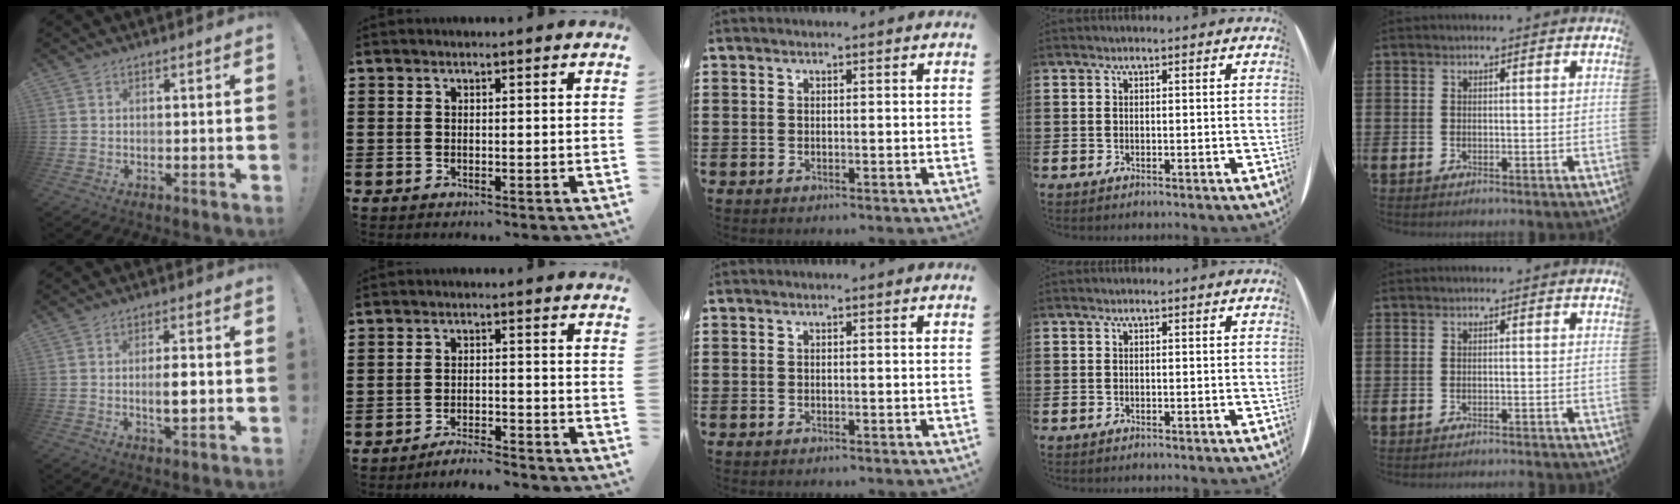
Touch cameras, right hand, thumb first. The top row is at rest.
{"thumb": {"total": 5.3, "force": [-0.7, 1.5, 5.1], "torque": [-0.082, -0.003, -0.018]}, "index": {"total": 3.3, "force": [-3.3, 0.0, 0.4], "torque": [-0.010, 0.002, -0.068]}, "little": {"total": 0.7, "force": [-0.7, -0.2, -0.1], "torque": [0.001, -0.001, -0.014]}}